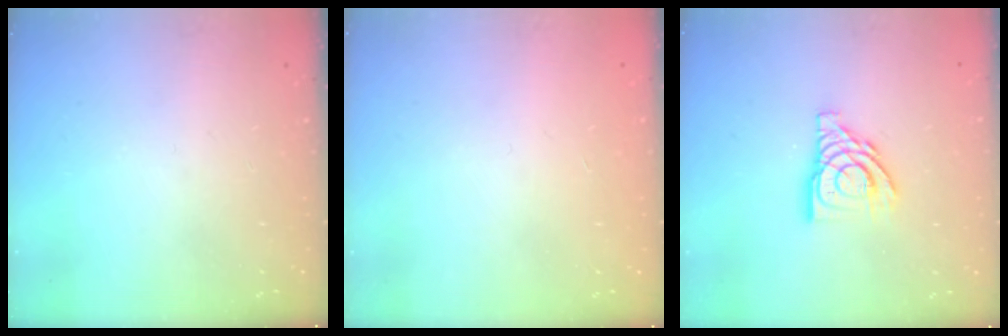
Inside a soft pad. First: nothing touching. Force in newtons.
{"total": 0.8, "press": 0.8, "slide": 0.2}
{"total": 12.4, "press": 12.3, "slide": 1.3}